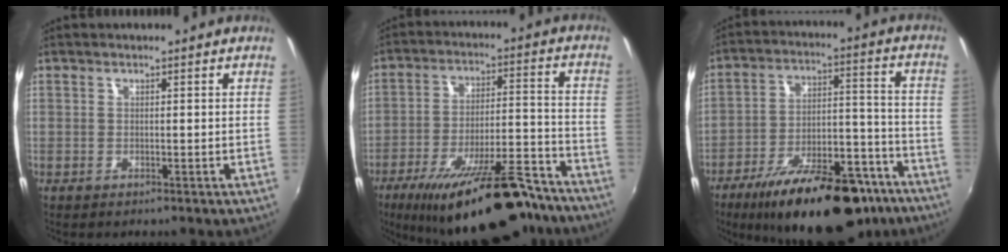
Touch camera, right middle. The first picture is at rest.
{"total": 23.0, "force": [-18.0, 6.1, 12.9], "torque": [-0.210, -0.011, -0.253]}
{"total": 24.9, "force": [-17.8, 9.4, 14.7], "torque": [-0.239, -0.002, -0.247]}